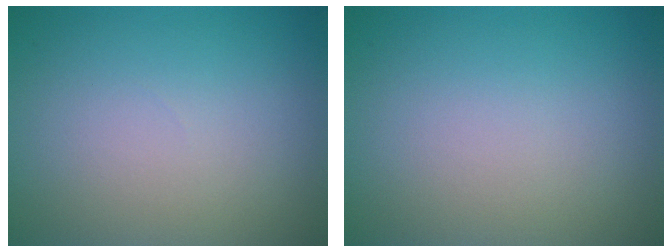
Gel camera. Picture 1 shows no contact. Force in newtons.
{"total": 0.0}